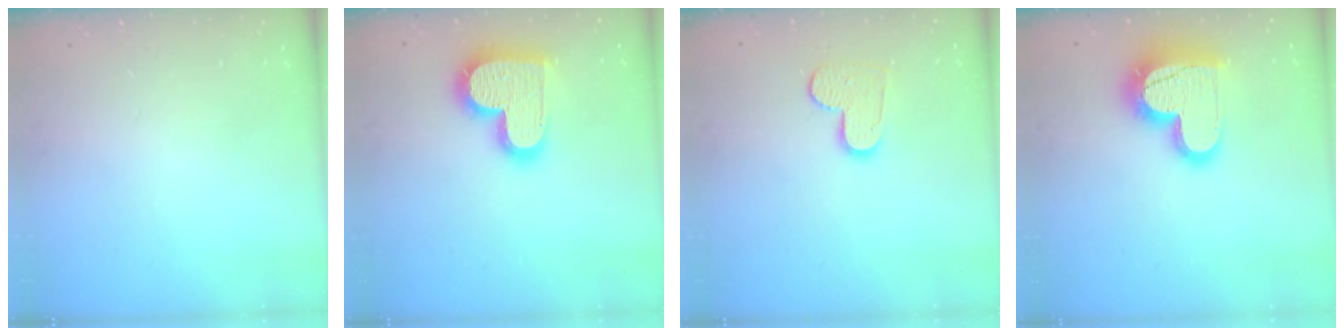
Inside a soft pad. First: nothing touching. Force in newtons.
{"total": 17.5, "press": 17.4, "slide": 1.3}
{"total": 9.2, "press": 9.2, "slide": 0.6}
{"total": 18.1, "press": 18.1, "slide": 1.4}